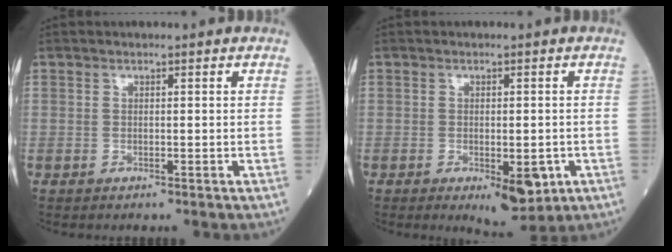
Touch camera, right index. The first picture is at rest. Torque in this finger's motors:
{"motor_torque": [0.77, -0.28, 0.28, 0.06]}